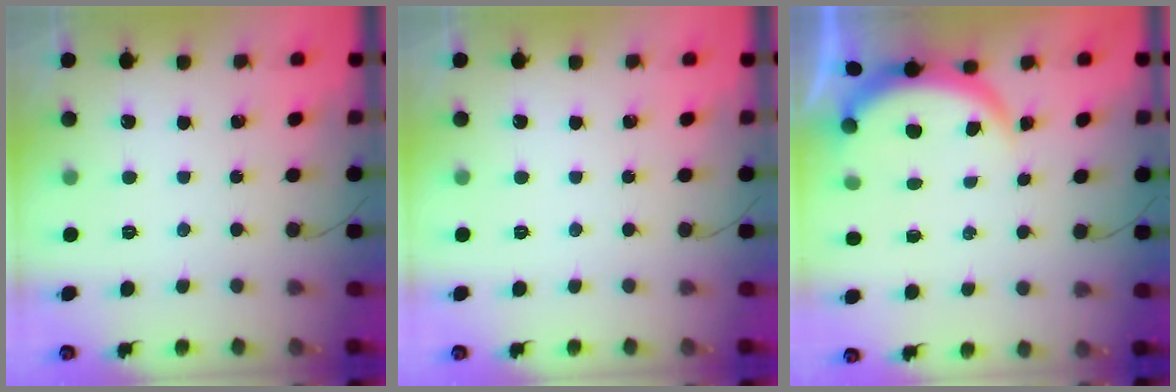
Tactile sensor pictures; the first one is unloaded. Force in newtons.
{"total": 0.0}
{"total": 3.9, "press": 3.9, "slide": 0.2}